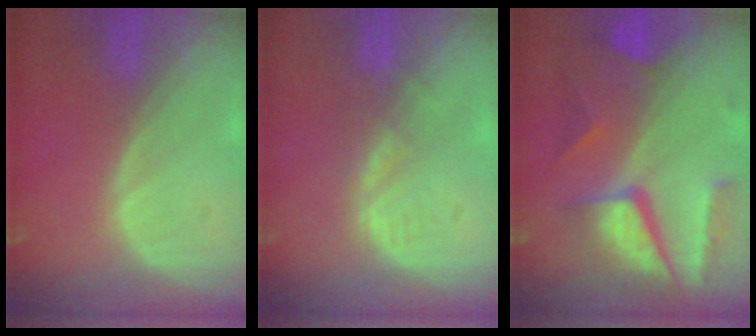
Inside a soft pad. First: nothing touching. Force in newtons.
{"total": 2.8, "press": 2.2, "slide": 1.7}
{"total": 10.4, "press": 8.8, "slide": 5.5}